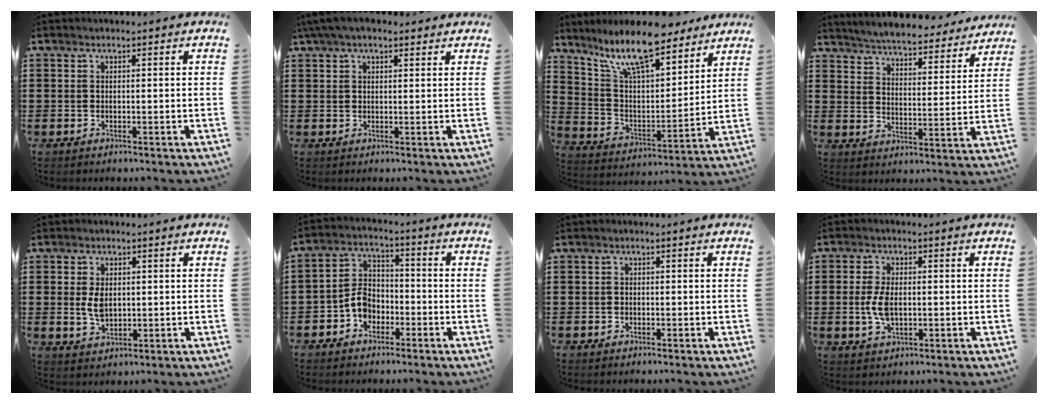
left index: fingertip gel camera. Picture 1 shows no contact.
{"total": 4.2, "force": [3.0, 1.4, 2.6], "torque": [-0.058, 0.004, 0.055]}
{"total": 12.3, "force": [9.9, 3.0, 6.7], "torque": [-0.155, -0.046, 0.175]}
{"total": 5.1, "force": [5.0, -0.3, 0.7], "torque": [-0.041, -0.039, 0.083]}
{"total": 4.2, "force": [0.4, 2.6, 3.3], "torque": [-0.075, 0.004, 0.005]}
{"total": 5.7, "force": [-2.9, 4.1, 2.8], "torque": [-0.075, 0.011, -0.062]}
{"total": 0.7, "force": [-0.4, 0.6, 0.2], "torque": [-0.006, 0.001, -0.008]}
{"total": 5.2, "force": [-0.1, 2.7, 4.4], "torque": [-0.105, -0.001, -0.008]}